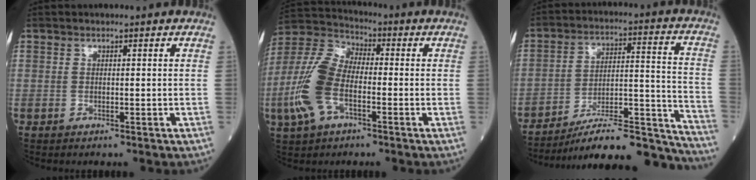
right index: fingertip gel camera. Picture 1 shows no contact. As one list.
[{"total": 12.0, "force": [-3.4, 5.9, 9.9], "torque": [-0.247, 0.009, -0.074]}, {"total": 20.0, "force": [-18.6, 1.4, 7.4], "torque": [-0.079, 0.036, -0.283]}]